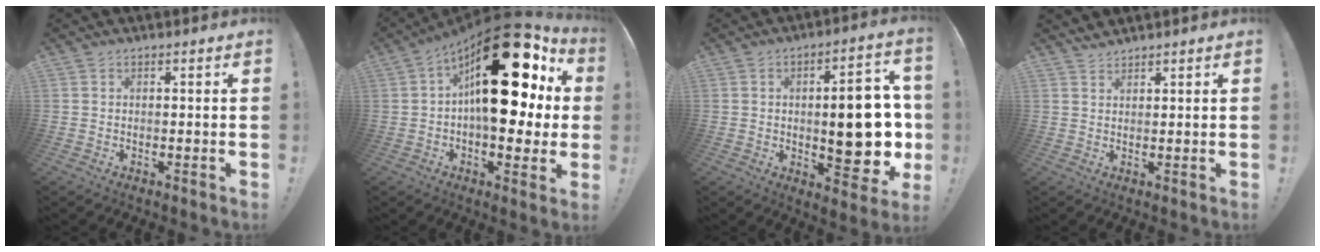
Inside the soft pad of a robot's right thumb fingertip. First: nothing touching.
{"total": 29.3, "force": [7.7, 13.9, 24.6], "torque": [-0.362, -0.039, 0.142]}
{"total": 16.0, "force": [-0.3, 6.1, 14.8], "torque": [-0.180, -0.002, -0.002]}
{"total": 2.4, "force": [2.3, 0.5, 0.3], "torque": [-0.008, -0.013, 0.044]}